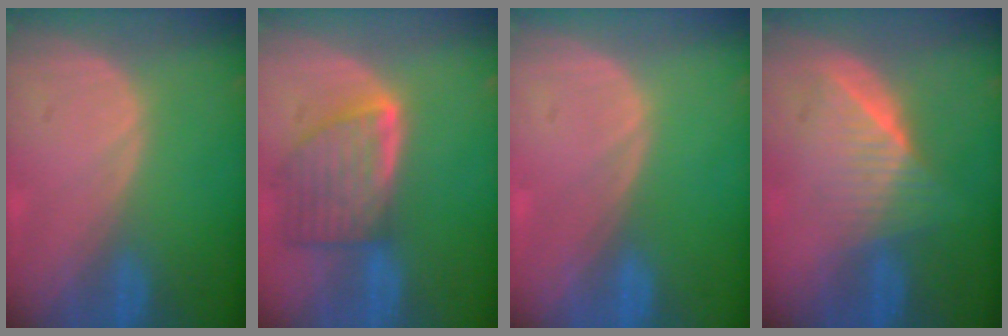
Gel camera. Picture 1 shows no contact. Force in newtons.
{"total": 8.1, "press": 7.3, "slide": 3.4}
{"total": 0.0}
{"total": 6.5, "press": 5.9, "slide": 2.6}